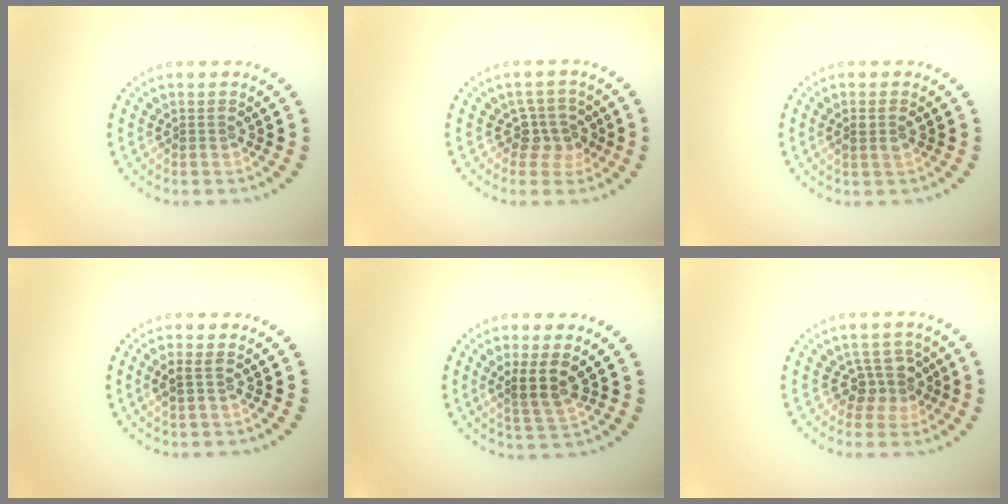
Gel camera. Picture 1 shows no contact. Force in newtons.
{"total": 2.5, "press": 2.0, "slide": 1.5}
{"total": 1.3, "press": 1.2, "slide": 0.5}
{"total": 1.1, "press": 1.0, "slide": 0.5}
{"total": 2.8, "press": 2.4, "slide": 1.5}
{"total": 2.8, "press": 2.3, "slide": 1.7}